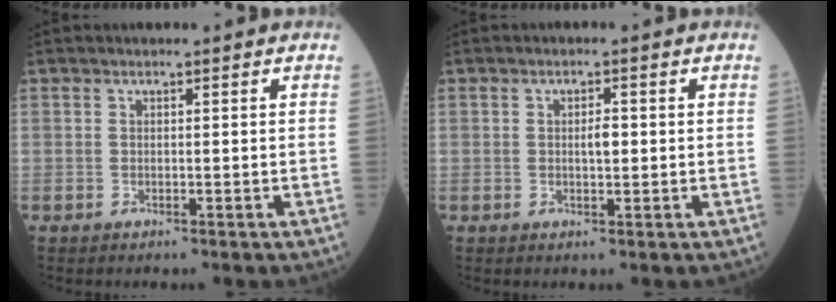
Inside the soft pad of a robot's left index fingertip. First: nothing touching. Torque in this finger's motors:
{"motor_torque": [0.22, -0.11, 0.02, 0.01]}